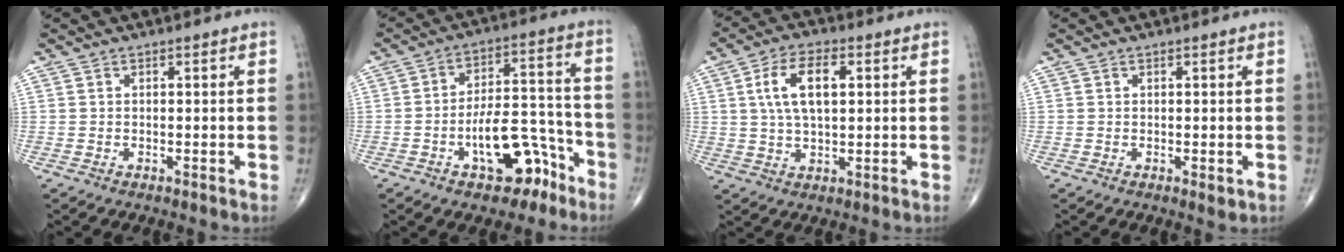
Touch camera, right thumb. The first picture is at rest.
{"total": 12.8, "force": [-6.7, 6.2, 8.9], "torque": [-0.113, 0.067, -0.097]}
{"total": 9.6, "force": [2.4, 4.7, 8.1], "torque": [-0.145, 0.006, 0.042]}
{"total": 1.0, "force": [0.0, 0.5, 0.9], "torque": [-0.011, -0.005, 0.000]}